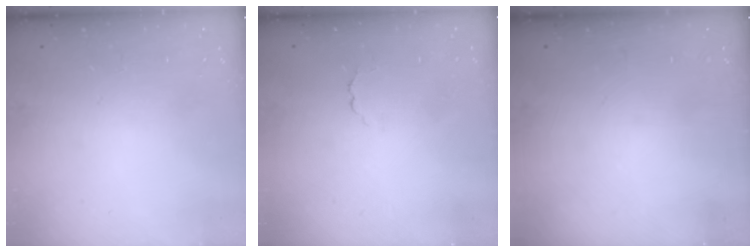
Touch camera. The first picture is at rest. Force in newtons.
{"total": 1.7, "press": 1.7, "slide": 0.5}
{"total": 0.0}